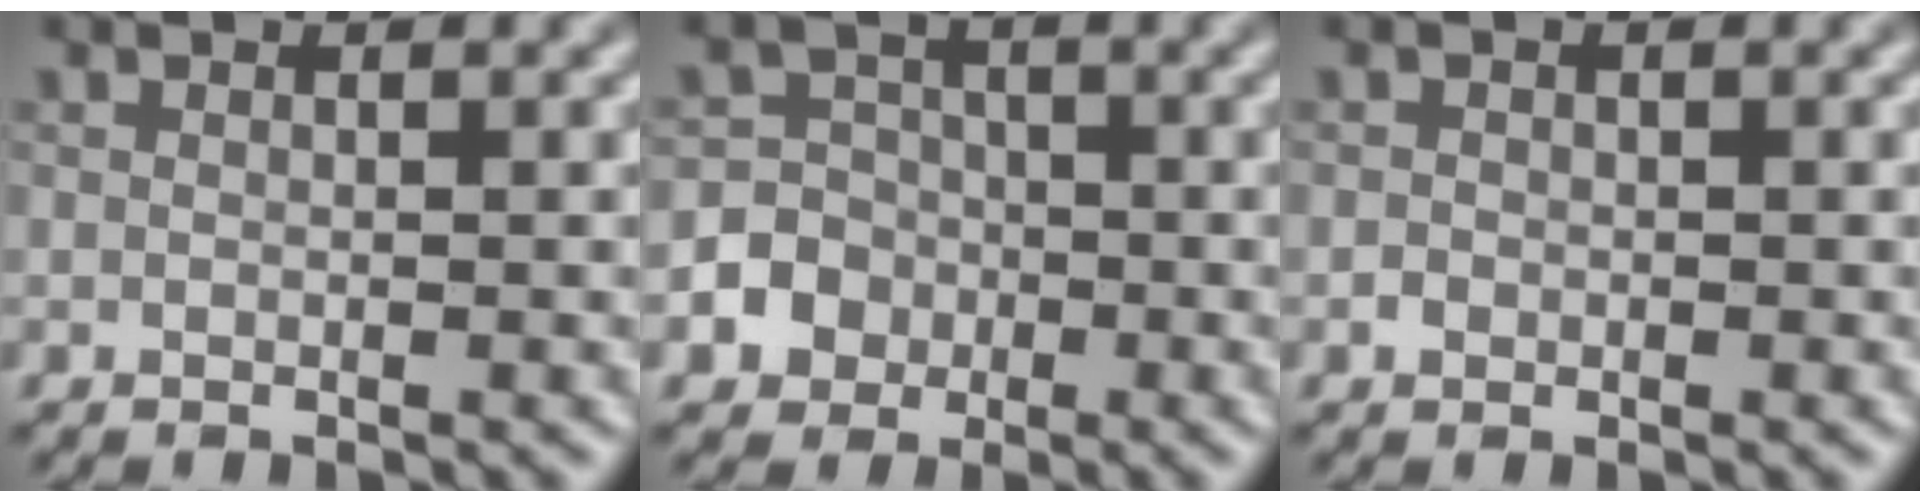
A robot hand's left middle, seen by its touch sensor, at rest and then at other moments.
{"total": 4.9, "force": [-1.9, 4.5, 0.6], "torque": [0.009, 0.002, -0.050]}
{"total": 0.7, "force": [-0.2, 0.6, 0.2], "torque": [-0.001, -0.002, -0.005]}